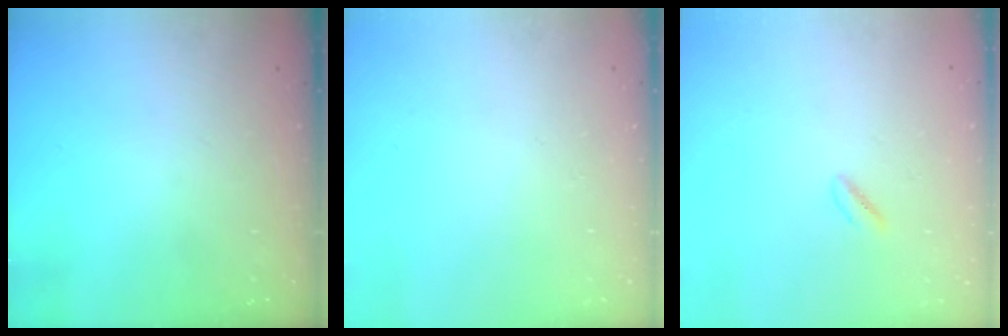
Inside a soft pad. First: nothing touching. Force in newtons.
{"total": 0.0}
{"total": 1.6, "press": 1.2, "slide": 1.0}